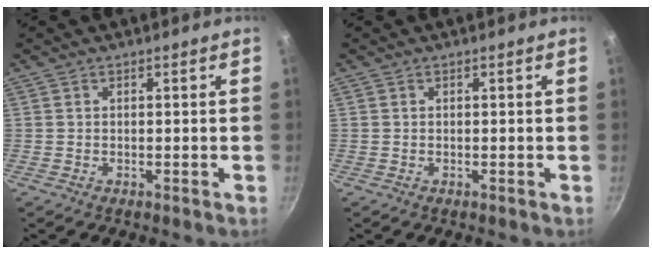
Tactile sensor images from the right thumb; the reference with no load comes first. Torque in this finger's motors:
{"motor_torque": [-0.28, 0.29, 0.00, 0.00, -0.02]}